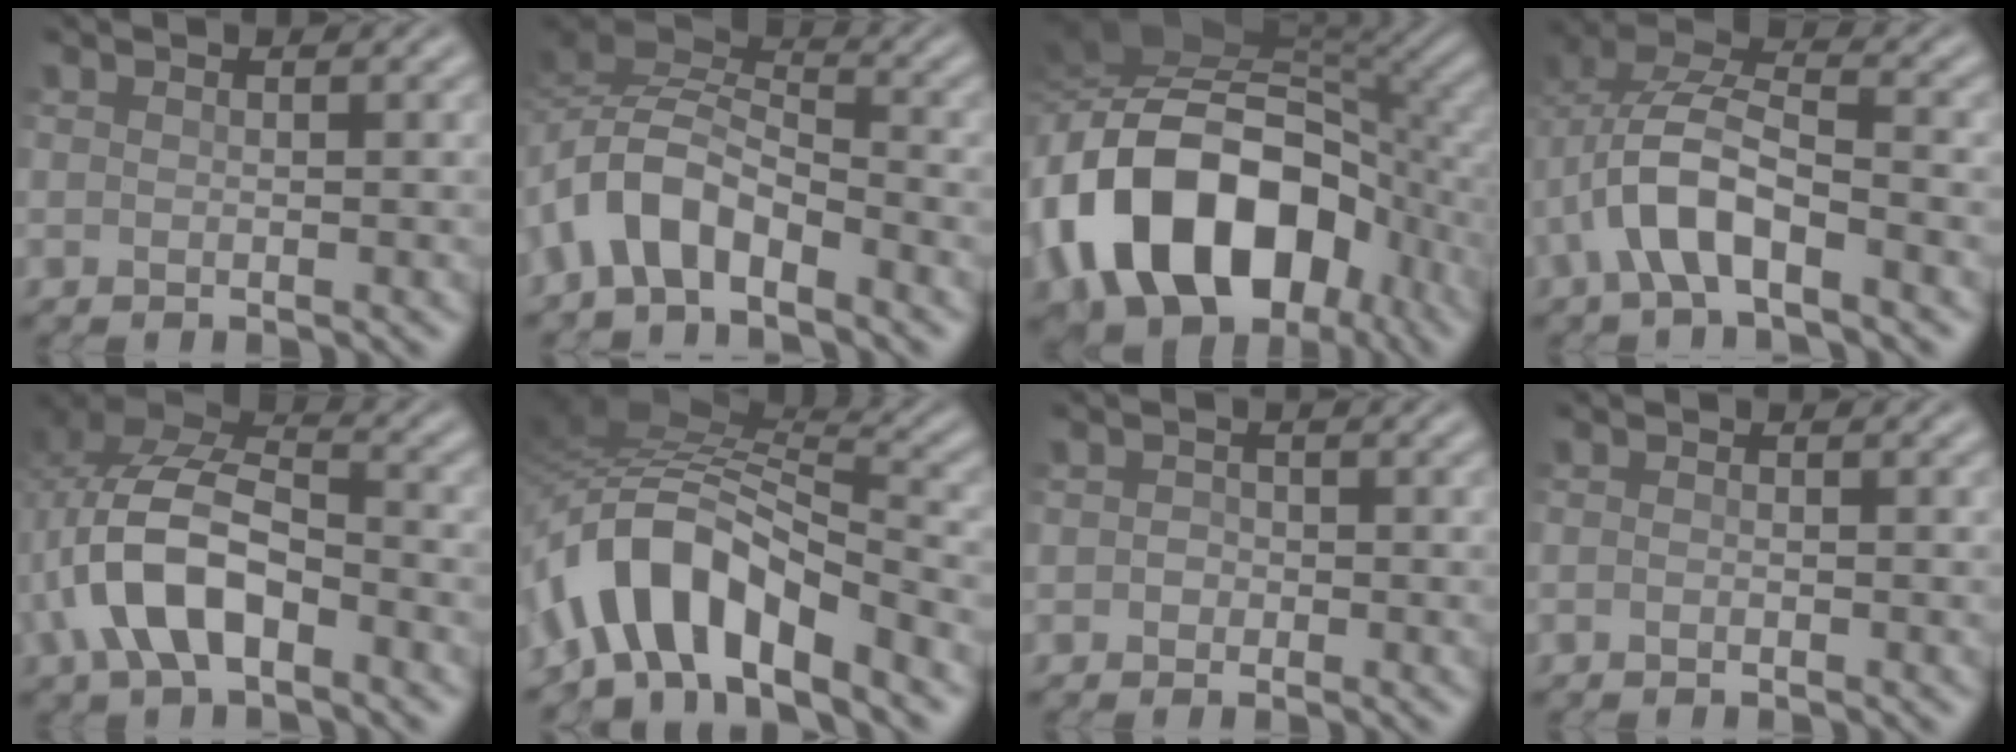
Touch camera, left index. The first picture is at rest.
{"total": 5.4, "force": [-3.2, 2.8, 3.3], "torque": [-0.056, 0.006, -0.074]}
{"total": 16.8, "force": [-4.8, 10.9, 11.8], "torque": [-0.207, 0.003, -0.091]}
{"total": 6.8, "force": [-2.5, 2.9, 5.6], "torque": [-0.114, 0.011, -0.051]}
{"total": 8.6, "force": [-2.6, 4.8, 6.7], "torque": [-0.138, 0.012, -0.054]}
{"total": 9.6, "force": [-4.9, 4.2, 7.0], "torque": [-0.114, 0.016, -0.099]}
{"total": 1.0, "force": [-0.2, 0.9, 0.3], "torque": [-0.002, -0.003, -0.007]}
{"total": 0.5, "force": [-0.3, 0.2, 0.4], "torque": [-0.009, -0.002, -0.006]}